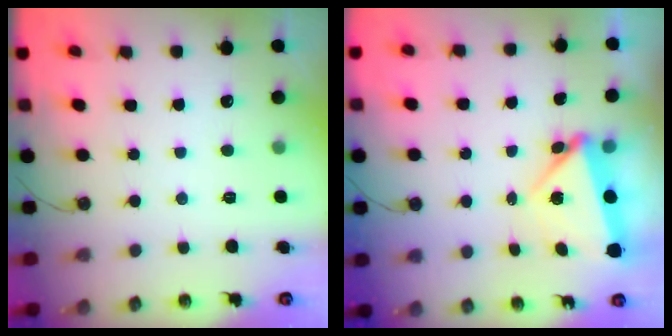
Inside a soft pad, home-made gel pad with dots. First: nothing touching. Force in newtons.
{"total": 6.5, "press": 6.5, "slide": 0.6}